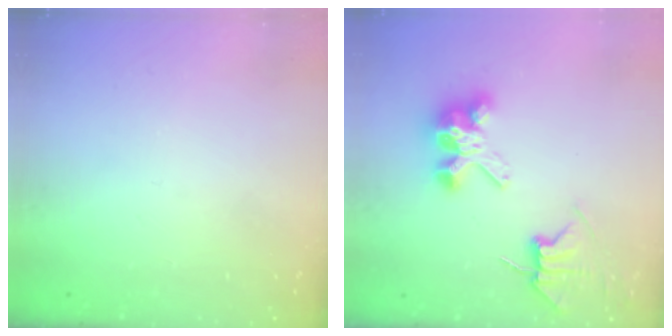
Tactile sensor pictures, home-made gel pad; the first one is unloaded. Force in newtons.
{"total": 7.6, "press": 7.6, "slide": 0.8}